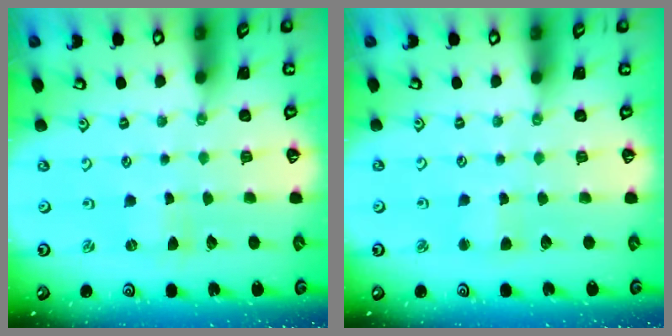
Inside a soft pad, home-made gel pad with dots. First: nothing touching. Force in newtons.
{"total": 2.7, "press": 2.7, "slide": 0.3}